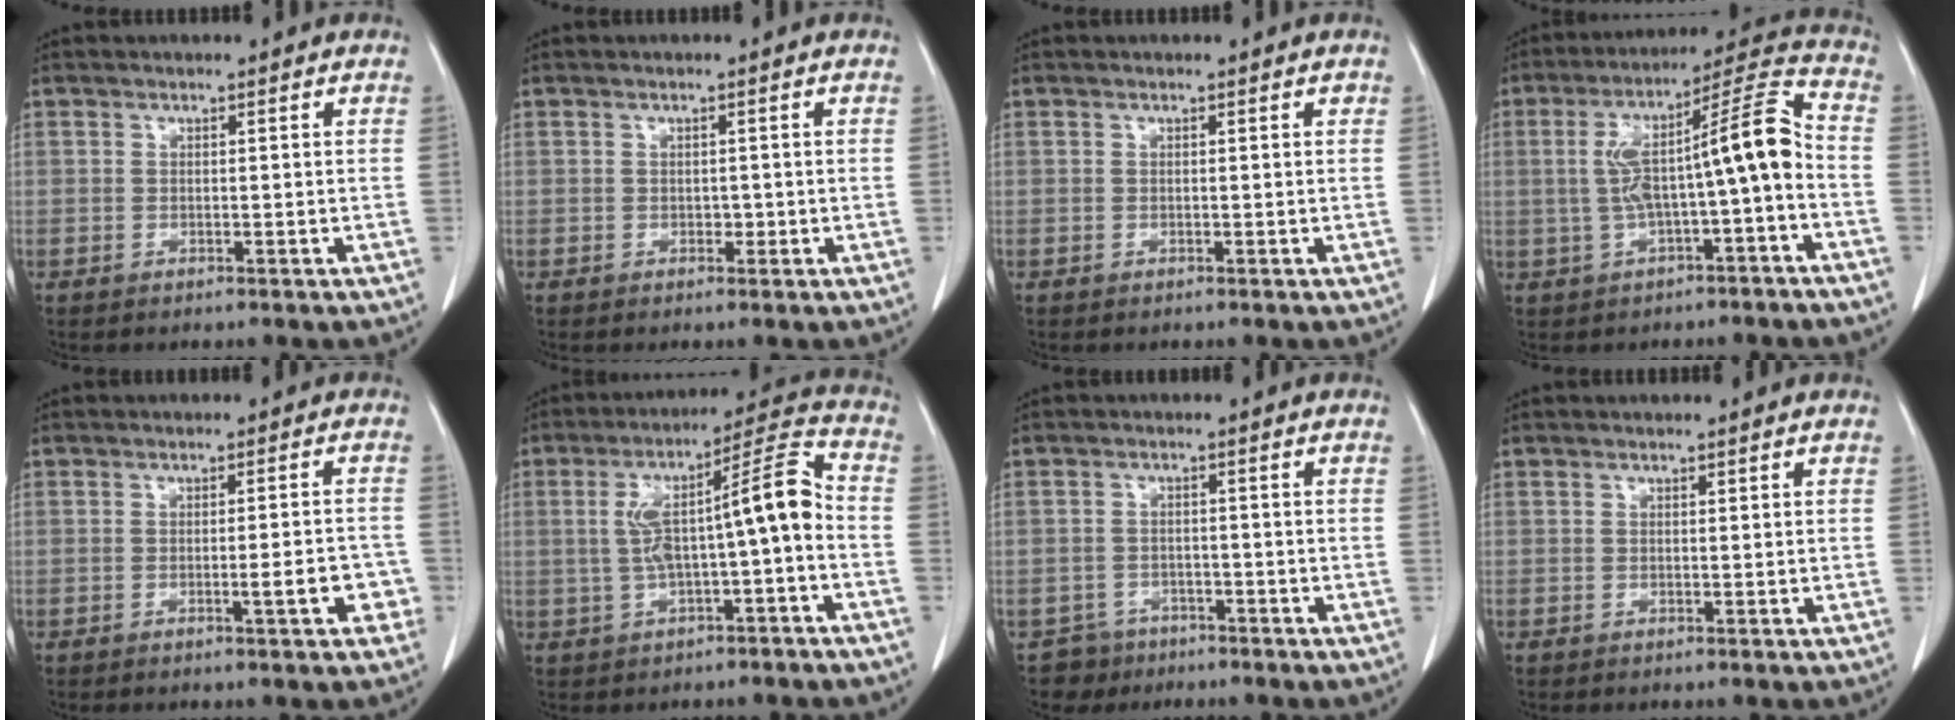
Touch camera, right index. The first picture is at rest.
{"total": 0.8, "force": [-0.2, 0.6, 0.5], "torque": [-0.007, 0.002, -0.001]}
{"total": 0.0}
{"total": 12.5, "force": [-1.5, 1.1, 12.3], "torque": [-0.208, 0.043, -0.018]}
{"total": 4.0, "force": [-1.7, 0.8, 3.6], "torque": [-0.046, 0.005, -0.021]}
{"total": 11.4, "force": [-1.1, 1.3, 11.2], "torque": [-0.190, 0.043, -0.012]}
{"total": 3.8, "force": [-2.8, 2.5, -0.7], "torque": [0.010, 0.008, -0.044]}
{"total": 0.0}